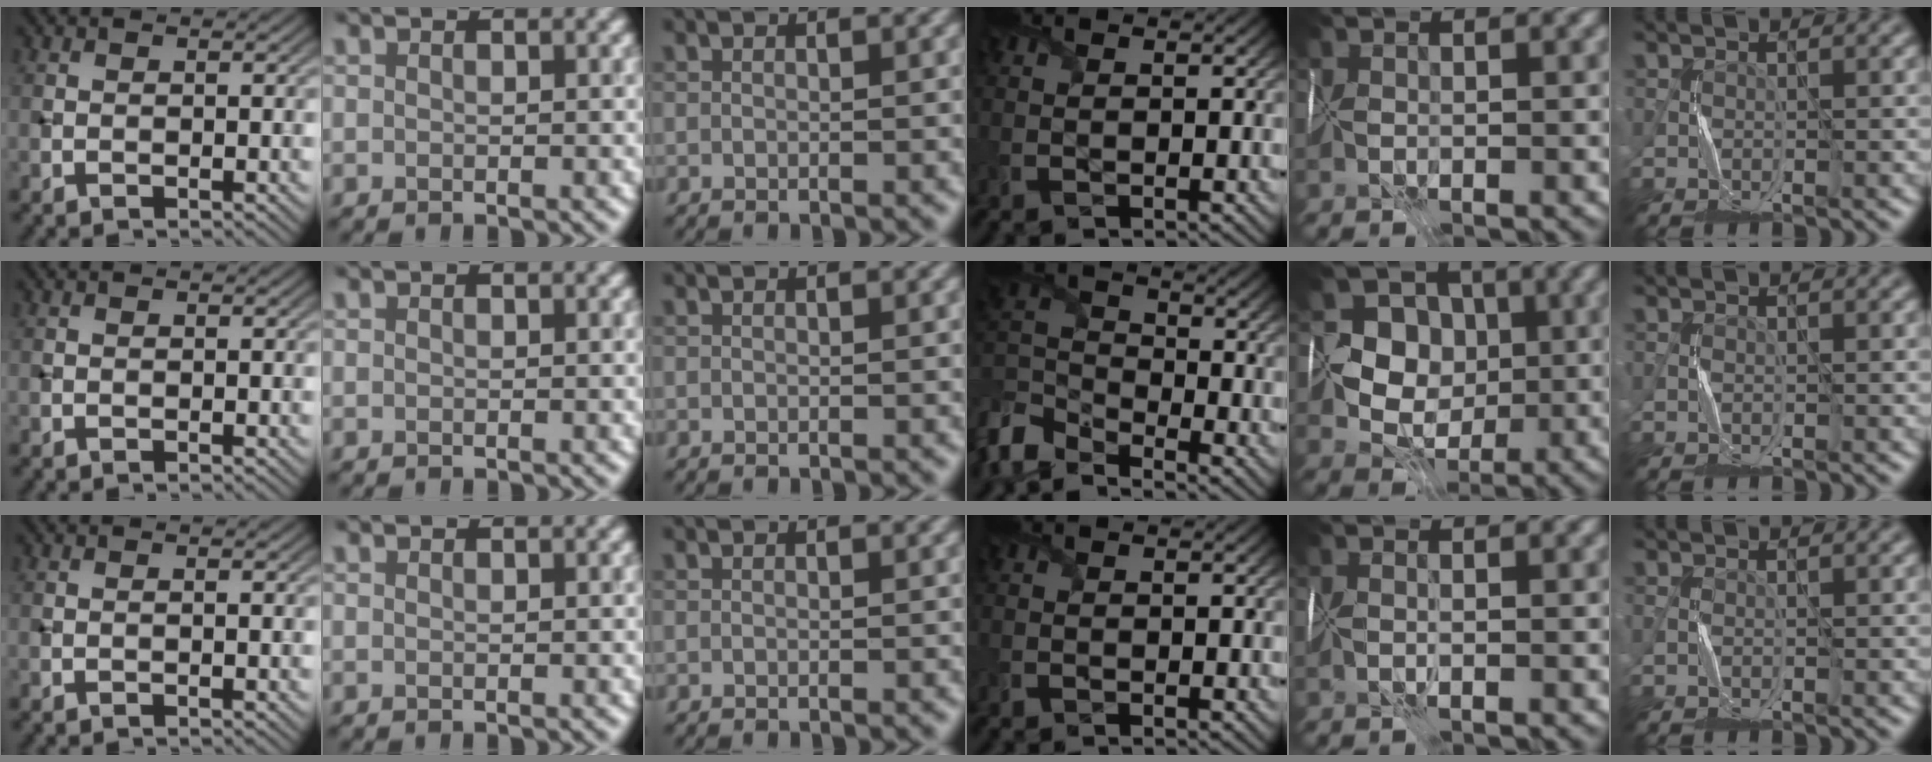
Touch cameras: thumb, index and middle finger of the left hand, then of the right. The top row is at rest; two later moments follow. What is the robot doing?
{"motion": "fold", "object": "map"}